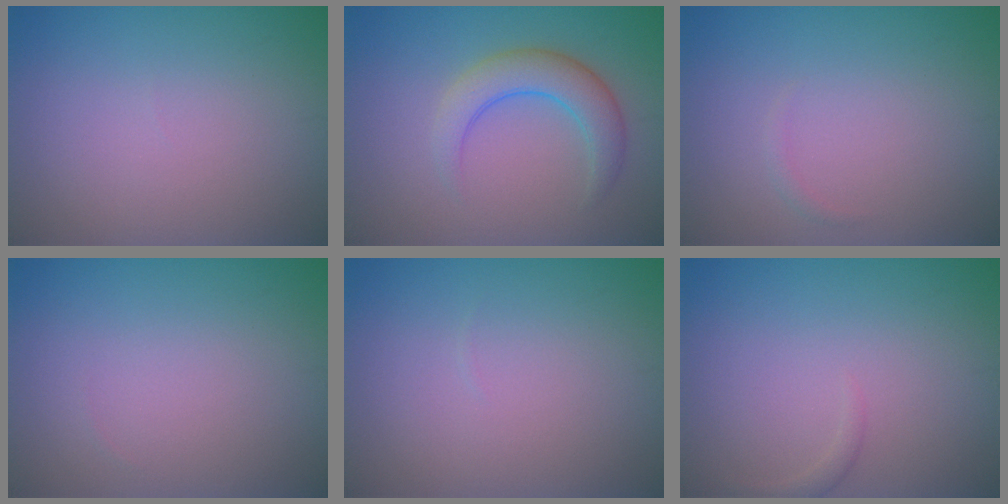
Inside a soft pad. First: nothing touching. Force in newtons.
{"total": 4.0, "press": 4.0, "slide": 0.2}
{"total": 0.5, "press": 0.5, "slide": 0.0}
{"total": 0.0}
{"total": 0.0}
{"total": 0.8, "press": 0.8, "slide": 0.1}